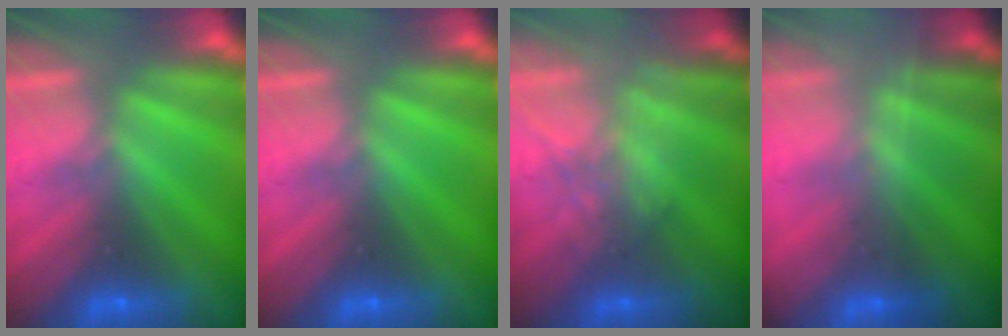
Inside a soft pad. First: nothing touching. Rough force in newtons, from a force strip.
{"total": 0.0}
{"total": 11.7}
{"total": 1.8}